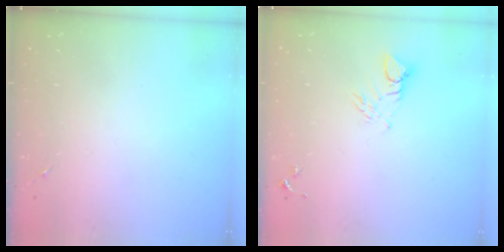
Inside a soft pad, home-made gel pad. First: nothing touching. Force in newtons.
{"total": 5.3, "press": 5.2, "slide": 0.4}